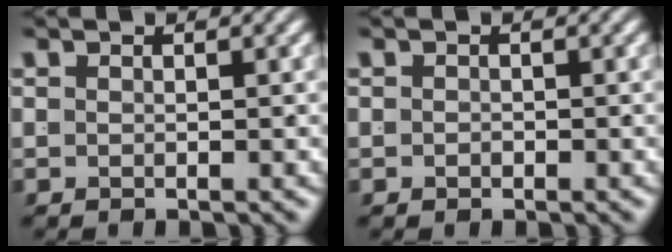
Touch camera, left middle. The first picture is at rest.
{"total": 0.6, "force": [-0.3, 0.5, 0.2], "torque": [-0.006, 0.000, -0.006]}